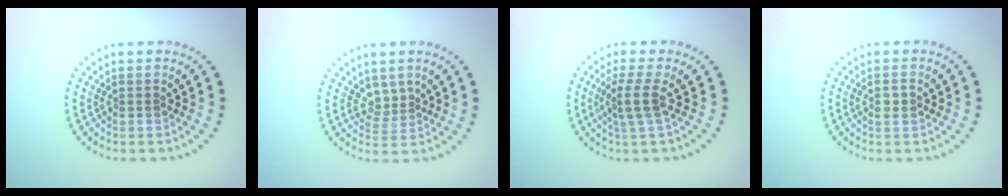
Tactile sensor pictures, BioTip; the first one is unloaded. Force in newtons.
{"total": 1.8, "press": 1.1, "slide": 1.4}
{"total": 2.5, "press": 2.0, "slide": 1.6}
{"total": 1.1, "press": 1.1, "slide": 0.3}